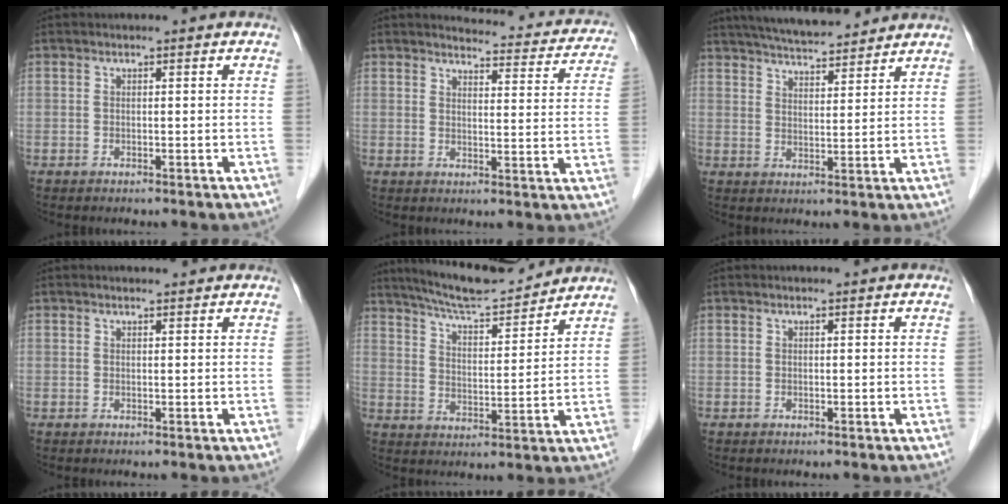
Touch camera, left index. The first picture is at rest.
{"total": 14.5, "force": [13.8, 3.1, 3.2], "torque": [-0.012, -0.035, 0.133]}
{"total": 12.4, "force": [11.2, 2.0, 4.9], "torque": [-0.085, 0.020, 0.174]}
{"total": 1.7, "force": [1.6, 0.2, 0.4], "torque": [-0.010, 0.007, 0.023]}
{"total": 12.5, "force": [11.8, 0.9, 4.0], "torque": [-0.073, 0.008, 0.190]}
{"total": 0.0}